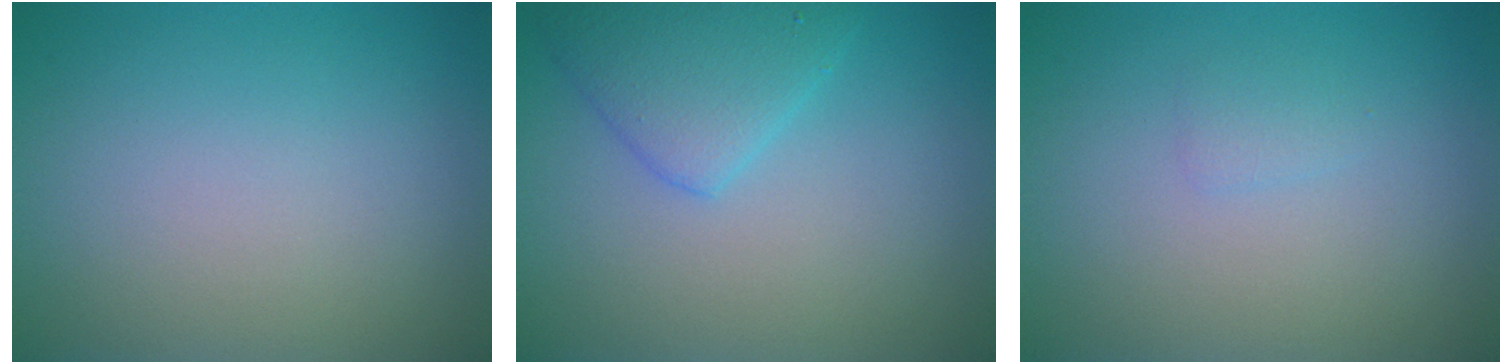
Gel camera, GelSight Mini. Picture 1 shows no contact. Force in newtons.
{"total": 3.4, "press": 3.4, "slide": 0.2}
{"total": 0.7, "press": 0.7, "slide": 0.1}